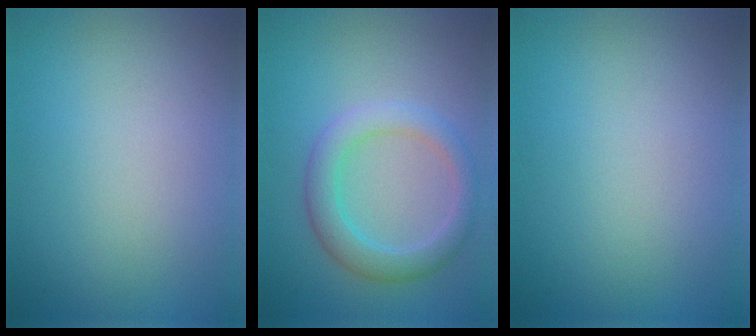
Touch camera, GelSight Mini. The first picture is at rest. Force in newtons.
{"total": 3.6, "press": 3.6, "slide": 0.1}
{"total": 0.0}